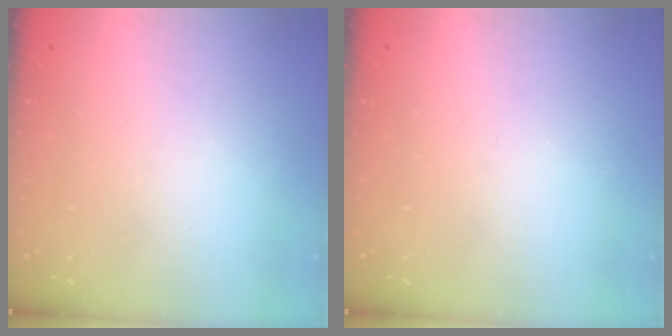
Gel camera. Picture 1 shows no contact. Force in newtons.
{"total": 0.0}